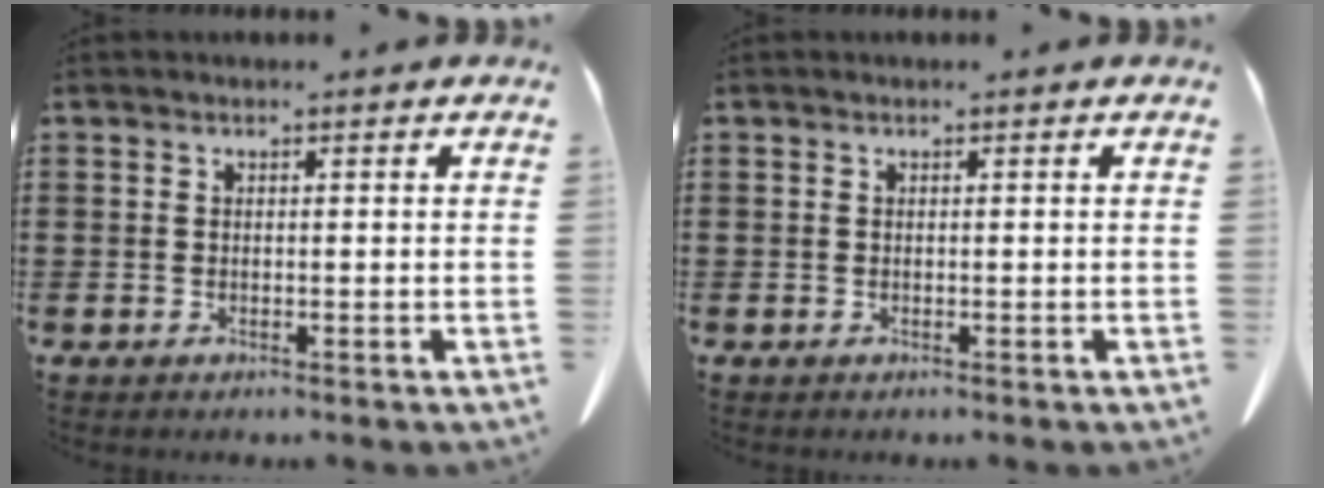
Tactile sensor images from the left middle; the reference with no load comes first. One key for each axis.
{"total": 0.0}